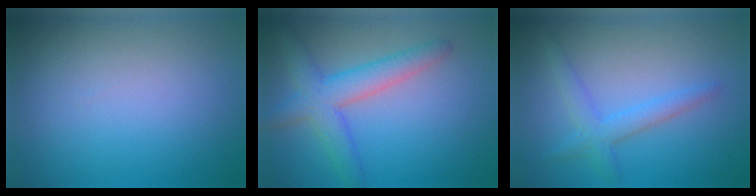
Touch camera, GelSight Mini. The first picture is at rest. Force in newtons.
{"total": 4.5, "press": 4.5, "slide": 0.2}
{"total": 2.6, "press": 2.6, "slide": 0.1}